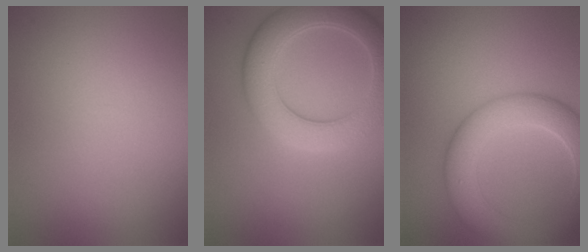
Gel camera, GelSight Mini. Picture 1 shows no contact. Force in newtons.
{"total": 6.0, "press": 6.0, "slide": 0.3}
{"total": 6.7, "press": 6.7, "slide": 0.2}